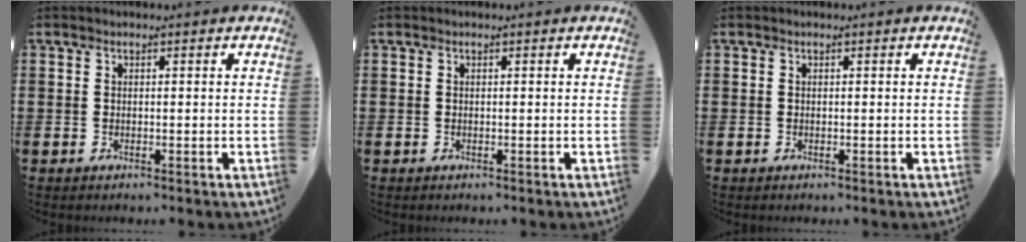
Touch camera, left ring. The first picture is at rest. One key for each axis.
{"total": 0.0}
{"total": 0.0}